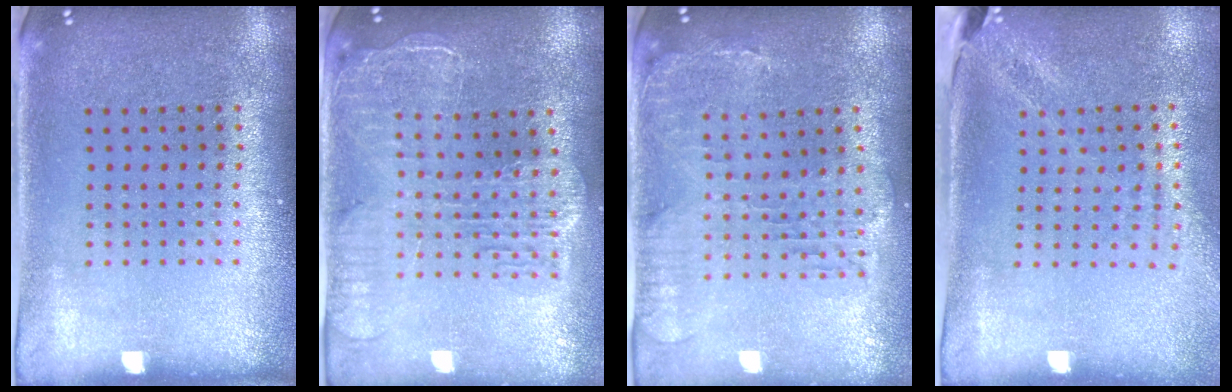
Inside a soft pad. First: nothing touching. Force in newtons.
{"total": 2.3, "press": 2.0, "slide": 1.1}
{"total": 0.6, "press": 0.5, "slide": 0.3}
{"total": 1.9, "press": 1.6, "slide": 1.1}